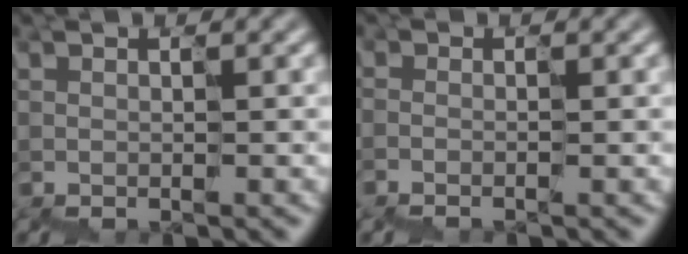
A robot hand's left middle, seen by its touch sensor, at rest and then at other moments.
{"total": 1.1, "force": [-1.1, -0.2, -0.1], "torque": [0.010, -0.018, -0.022]}